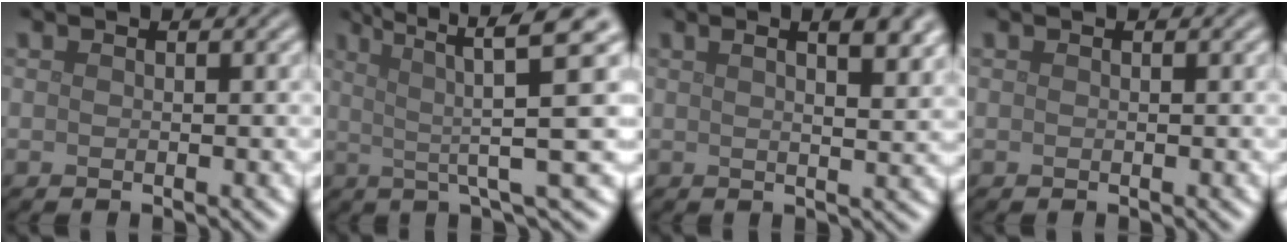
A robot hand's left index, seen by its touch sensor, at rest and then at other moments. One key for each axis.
{"total": 7.7, "fx": 1.6, "fy": 0.9, "fz": 7.5, "tx": -0.117, "ty": 0.013, "tz": 0.029}
{"total": 7.3, "fx": 3.3, "fy": 2.6, "fz": 6.0, "tx": -0.044, "ty": 0.032, "tz": 0.019}
{"total": 0.0}